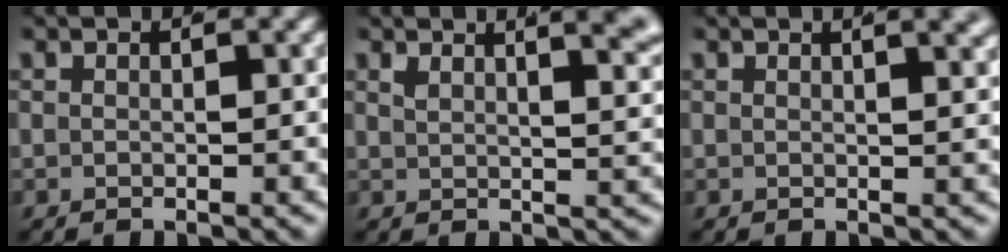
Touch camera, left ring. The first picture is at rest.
{"total": 7.3, "force": [4.1, 2.9, 5.3], "torque": [-0.047, 0.016, 0.056]}
{"total": 2.8, "force": [1.8, 0.6, 2.1], "torque": [-0.016, 0.010, 0.023]}